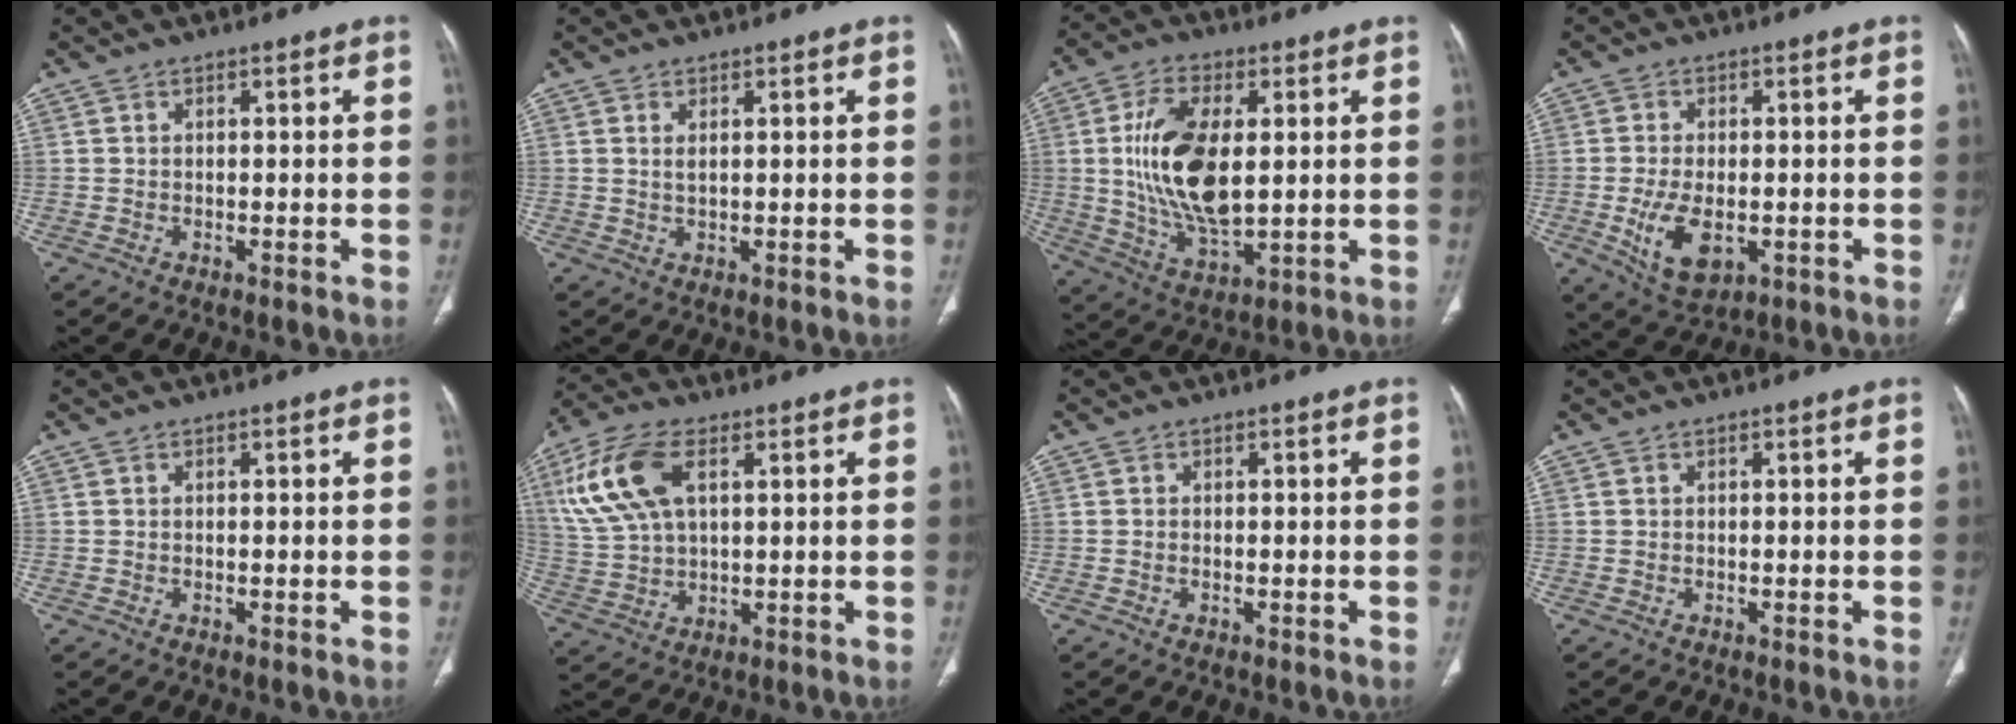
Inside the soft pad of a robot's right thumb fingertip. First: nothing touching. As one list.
[{"total": 1.4, "force": [0.6, 0.5, 1.1], "torque": [-0.023, -0.002, 0.015]}, {"total": 16.5, "force": [1.8, 8.3, 14.1], "torque": [-0.267, -0.015, 0.042]}, {"total": 9.0, "force": [-2.1, 5.0, 7.2], "torque": [-0.131, -0.008, -0.023]}, {"total": 0.0}, {"total": 13.9, "force": [4.9, 7.4, 10.7], "torque": [-0.234, 0.004, 0.100]}, {"total": 0.6, "force": [-0.2, 0.3, 0.4], "torque": [-0.012, 0.003, -0.001]}, {"total": 0.0}]